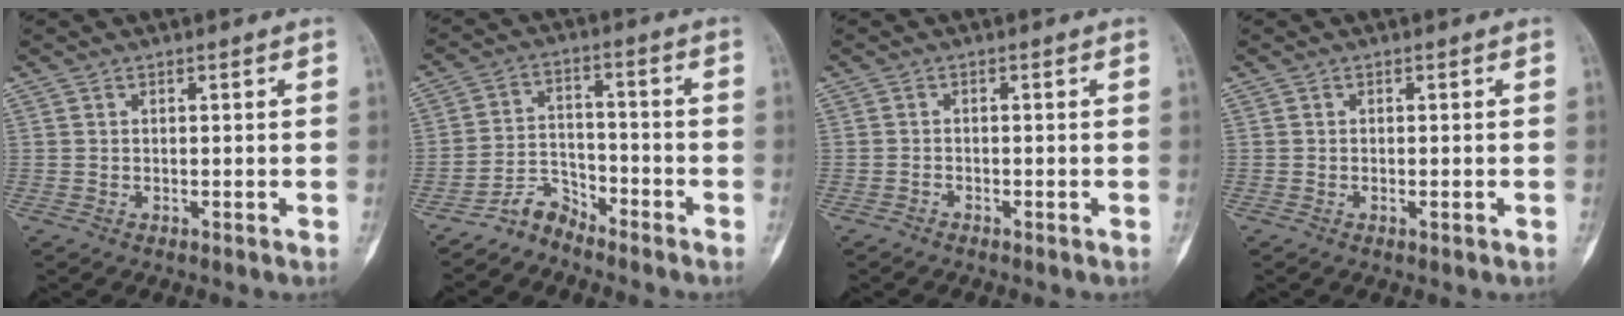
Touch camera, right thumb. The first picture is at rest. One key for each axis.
{"total": 5.5, "fx": -5.1, "fy": 2.0, "fz": 0.5, "tx": 0.002, "ty": 0.047, "tz": -0.101}
{"total": 0.7, "fx": -0.7, "fy": 0.2, "fz": 0.2, "tx": -0.004, "ty": 0.003, "tz": -0.013}
{"total": 1.0, "fx": -0.4, "fy": 0.3, "fz": 0.8, "tx": -0.011, "ty": 0.000, "tz": -0.005}